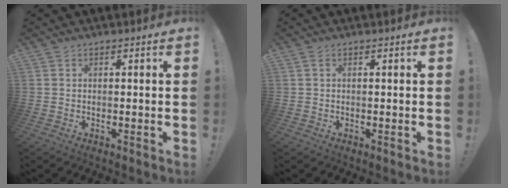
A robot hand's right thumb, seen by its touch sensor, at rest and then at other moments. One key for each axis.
{"total": 0.7, "fx": 0.2, "fy": 0.3, "fz": 0.6, "tx": -0.013, "ty": 0.002, "tz": 0.004}